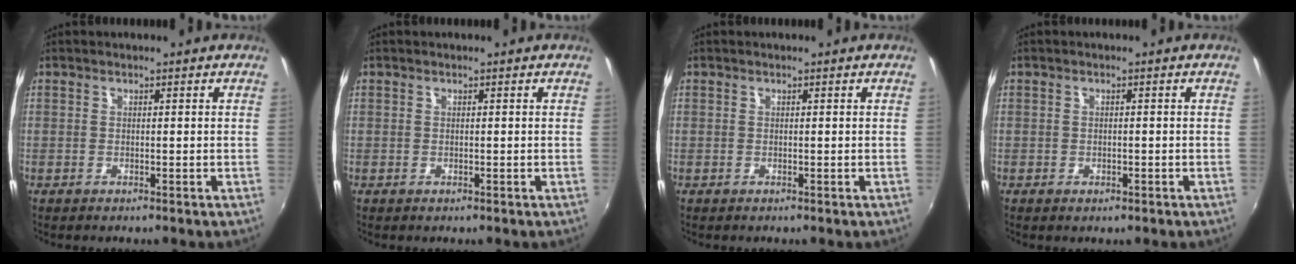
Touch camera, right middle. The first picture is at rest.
{"total": 0.0}
{"total": 0.0}
{"total": 1.2, "force": [-0.6, 0.8, 0.5], "torque": [-0.008, -0.003, -0.010]}